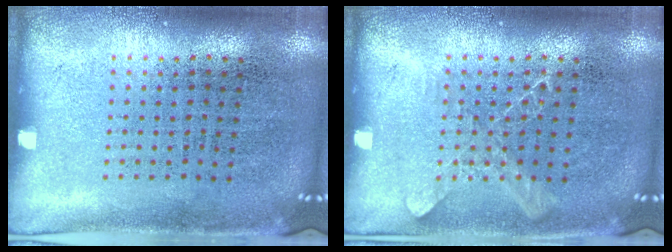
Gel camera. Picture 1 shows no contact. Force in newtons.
{"total": 1.1, "press": 1.1, "slide": 0.2}